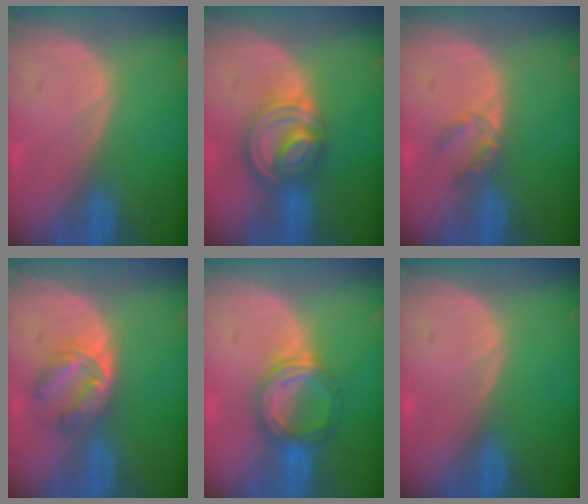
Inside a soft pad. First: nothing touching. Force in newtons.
{"total": 8.1, "press": 6.9, "slide": 4.3}
{"total": 2.7, "press": 2.5, "slide": 1.0}
{"total": 5.4, "press": 5.3, "slide": 1.2}
{"total": 5.9, "press": 5.5, "slide": 2.0}
{"total": 0.0}